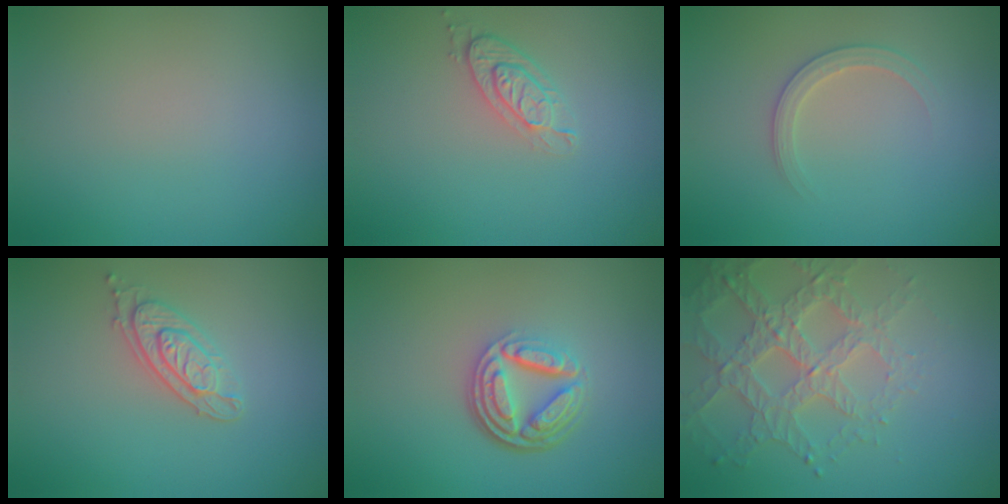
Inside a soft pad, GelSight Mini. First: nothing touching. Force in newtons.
{"total": 2.1, "press": 1.8, "slide": 1.1}
{"total": 1.9, "press": 1.9, "slide": 0.2}
{"total": 2.6, "press": 2.4, "slide": 1.0}
{"total": 5.2, "press": 3.6, "slide": 3.7}
{"total": 4.7, "press": 4.1, "slide": 2.4}